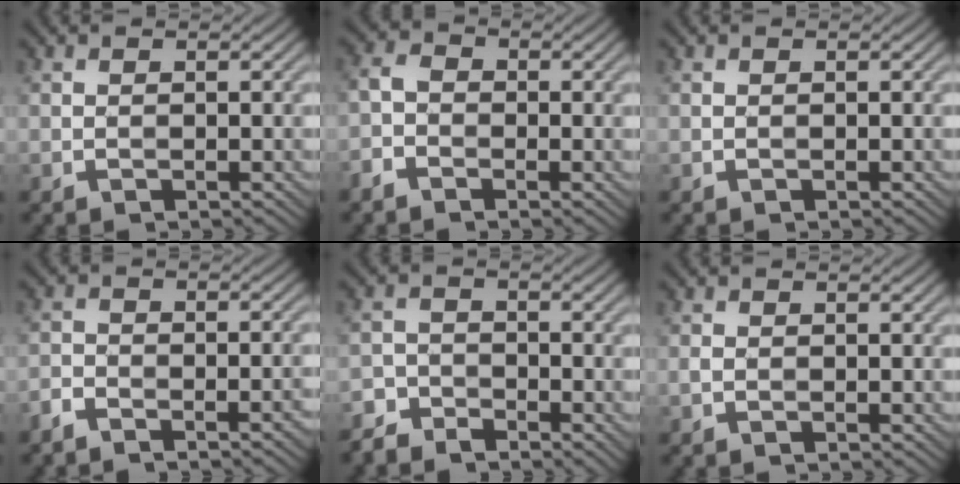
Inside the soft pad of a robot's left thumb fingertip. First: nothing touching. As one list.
[{"total": 2.9, "force": [-1.8, 1.8, 1.4], "torque": [-0.036, 0.003, -0.049]}, {"total": 0.0}, {"total": 4.1, "force": [-3.4, 1.0, 2.1], "torque": [-0.037, -0.002, -0.066]}, {"total": 3.7, "force": [-3.3, 1.5, 0.8], "torque": [-0.013, -0.001, -0.073]}, {"total": 0.6, "force": [-0.2, 0.4, 0.4], "torque": [-0.011, 0.000, -0.005]}]